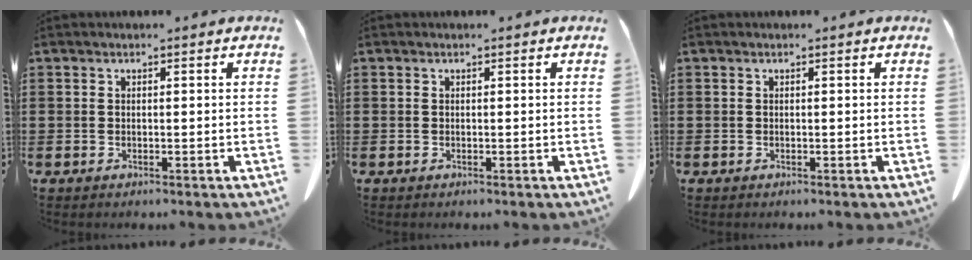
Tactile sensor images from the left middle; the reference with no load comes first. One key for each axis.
{"total": 0.0}
{"total": 0.0}